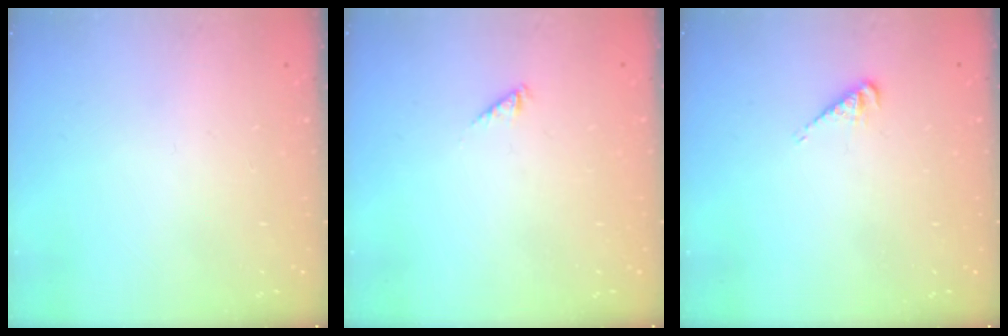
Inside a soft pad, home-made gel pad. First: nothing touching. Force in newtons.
{"total": 0.9, "press": 0.8, "slide": 0.3}
{"total": 3.4, "press": 3.4, "slide": 0.6}